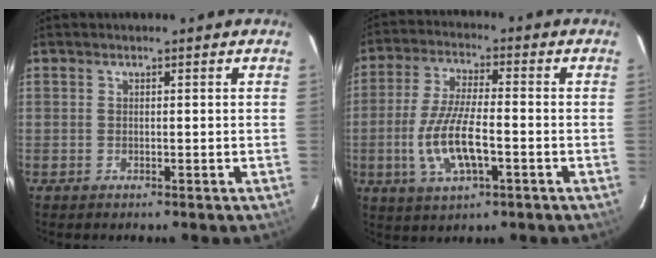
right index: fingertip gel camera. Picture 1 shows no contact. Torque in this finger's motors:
{"motor_torque": [0.68, -0.43, 0.67, 0.19]}